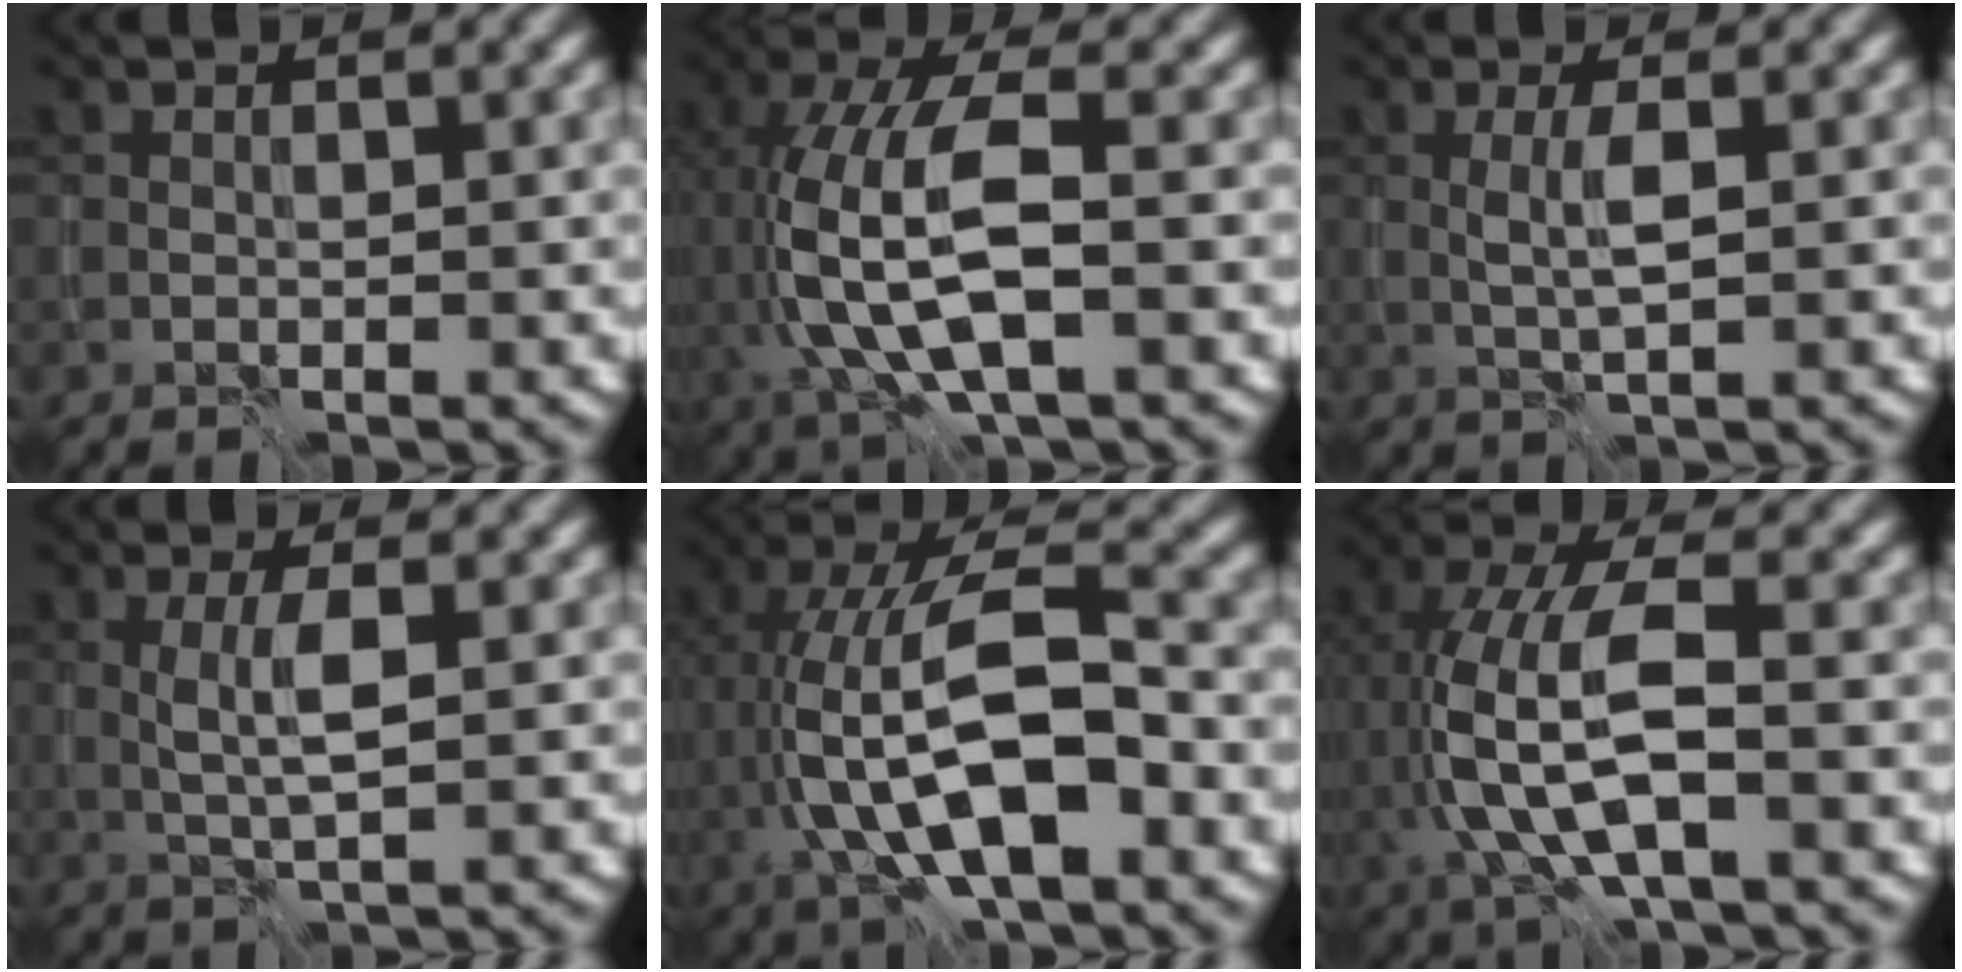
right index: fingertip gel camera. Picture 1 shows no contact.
{"total": 9.8, "force": [-0.7, 4.2, 8.9], "torque": [-0.190, 0.000, -0.012]}
{"total": 2.1, "force": [0.0, 0.1, 2.1], "torque": [-0.044, 0.003, 0.000]}
{"total": 2.6, "force": [0.0, 0.3, 2.5], "torque": [-0.053, 0.004, 0.001]}
{"total": 11.3, "force": [-2.0, 4.3, 10.2], "torque": [-0.185, 0.012, -0.045]}
{"total": 8.8, "force": [-0.9, 3.4, 8.0], "torque": [-0.173, 0.005, -0.022]}